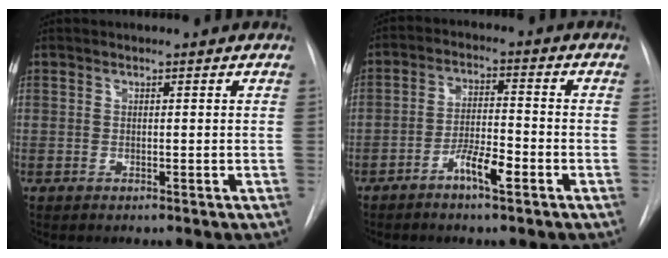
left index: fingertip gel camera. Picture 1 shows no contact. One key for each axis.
{"total": 5.6, "fx": -3.3, "fy": 1.0, "fz": 4.4, "tx": -0.087, "ty": 0.004, "tz": -0.062}